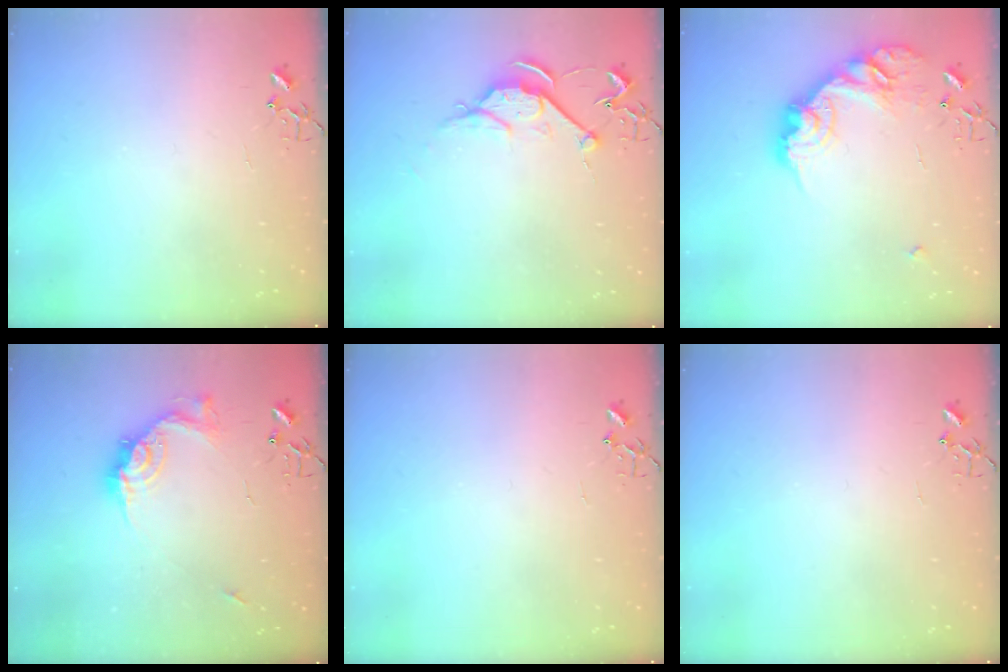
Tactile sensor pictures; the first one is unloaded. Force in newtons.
{"total": 7.9, "press": 7.8, "slide": 0.9}
{"total": 18.3, "press": 18.3, "slide": 1.0}
{"total": 14.2, "press": 14.2, "slide": 1.3}
{"total": 0.0}
{"total": 0.0}